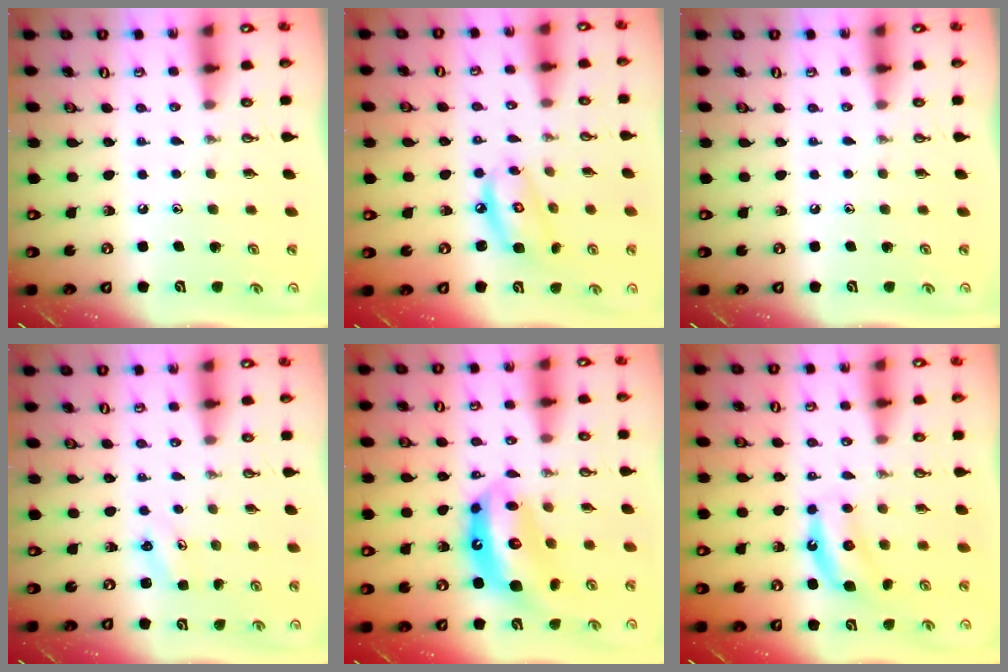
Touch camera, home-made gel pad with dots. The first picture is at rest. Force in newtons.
{"total": 8.3, "press": 8.3, "slide": 0.7}
{"total": 0.0}
{"total": 2.9, "press": 2.9, "slide": 0.3}
{"total": 14.2, "press": 14.1, "slide": 1.1}
{"total": 6.5, "press": 6.4, "slide": 1.0}